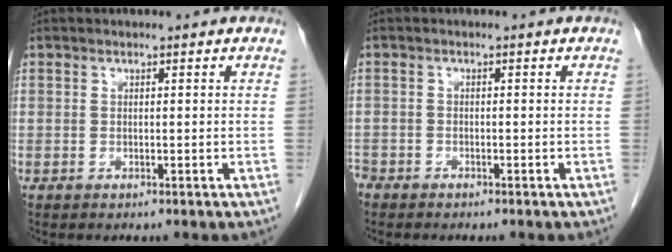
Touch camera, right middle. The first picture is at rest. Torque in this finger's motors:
{"motor_torque": [1.08, -0.93, 0.12, -0.02]}